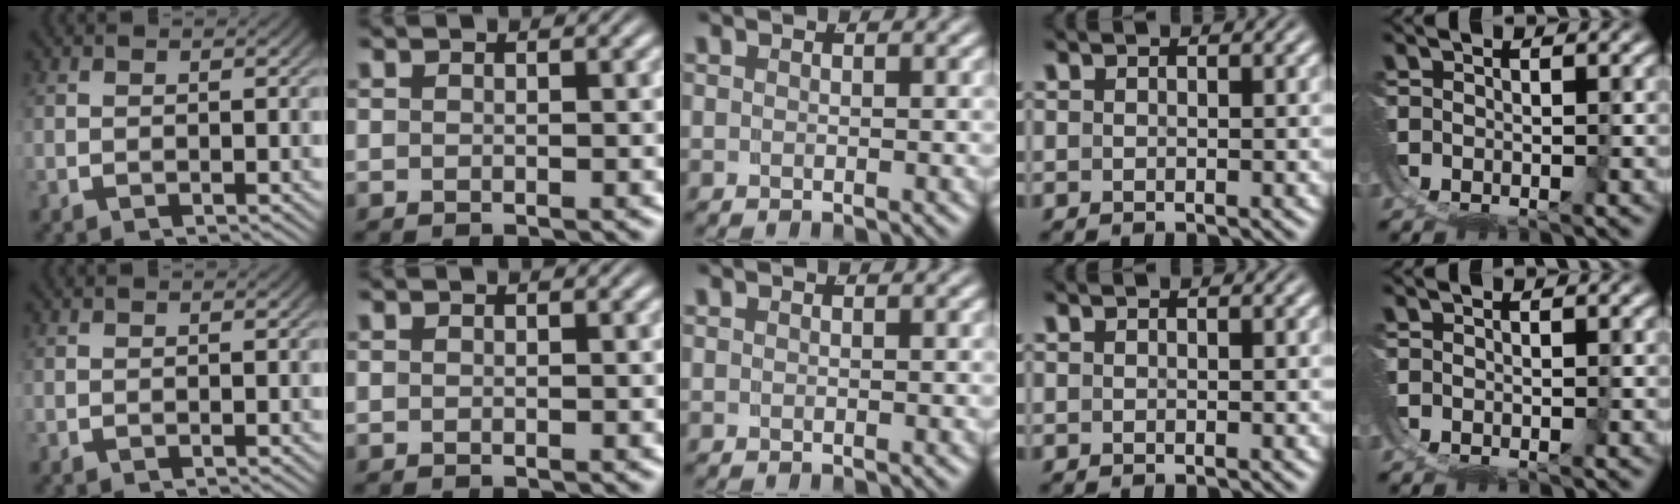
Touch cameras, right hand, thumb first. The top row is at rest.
{}